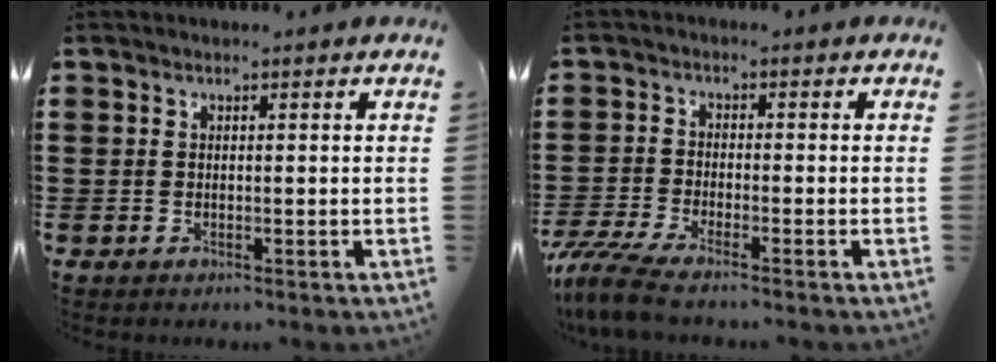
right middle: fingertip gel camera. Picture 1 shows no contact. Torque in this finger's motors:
{"motor_torque": [1.44, -0.69, 0.24, 0.11]}